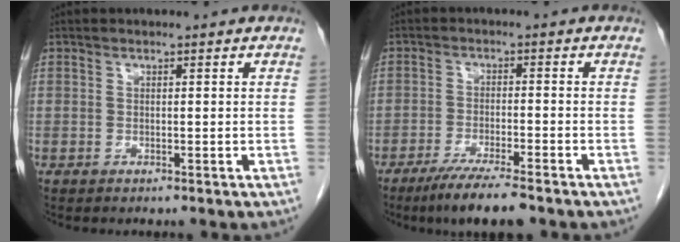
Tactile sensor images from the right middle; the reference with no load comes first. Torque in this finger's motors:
{"motor_torque": [1.16, -0.97, 0.39, 0.11]}